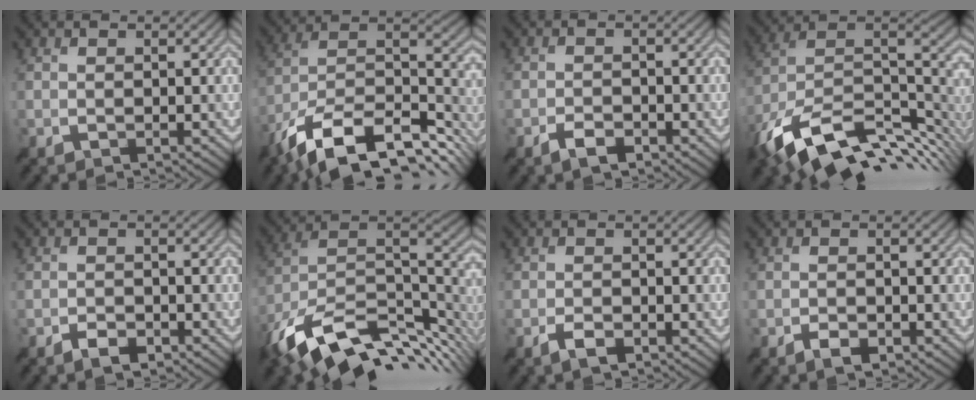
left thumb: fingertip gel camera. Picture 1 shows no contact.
{"total": 17.4, "force": [-11.4, 7.9, 10.6], "torque": [-0.243, -0.037, -0.181]}
{"total": 2.5, "force": [-2.0, 0.9, 1.2], "torque": [-0.024, -0.002, -0.037]}
{"total": 16.4, "force": [-7.4, 8.9, 11.6], "torque": [-0.265, -0.023, -0.123]}
{"total": 2.2, "force": [-1.7, 0.9, 1.0], "torque": [-0.018, -0.003, -0.031]}
{"total": 15.6, "force": [-6.7, 8.5, 11.2], "torque": [-0.257, -0.017, -0.112]}
{"total": 2.1, "force": [-1.5, 0.7, 1.3], "torque": [-0.025, -0.002, -0.027]}
{"total": 1.9, "force": [-1.5, 0.8, 1.0], "torque": [-0.018, -0.003, -0.025]}